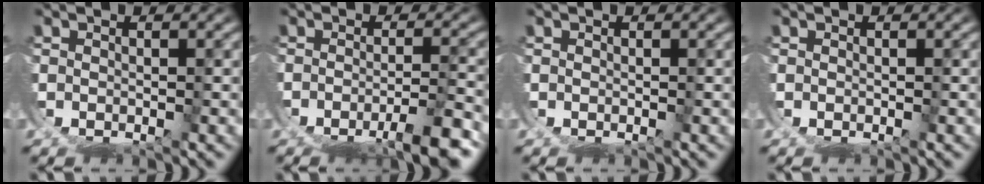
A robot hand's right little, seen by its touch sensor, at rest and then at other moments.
{"total": 5.8, "force": [-3.5, 1.6, 4.4], "torque": [-0.058, -0.015, -0.039]}
{"total": 0.0}
{"total": 0.0}